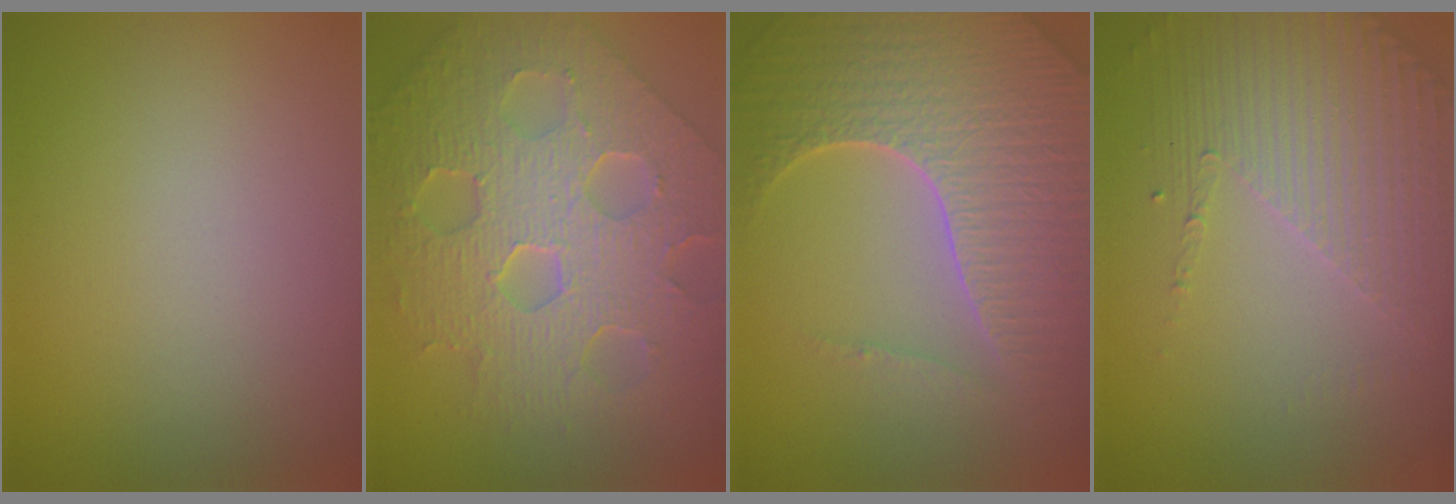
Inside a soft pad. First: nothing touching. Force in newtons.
{"total": 9.8, "press": 6.8, "slide": 7.0}
{"total": 7.1, "press": 6.9, "slide": 1.7}
{"total": 4.4, "press": 3.3, "slide": 2.9}